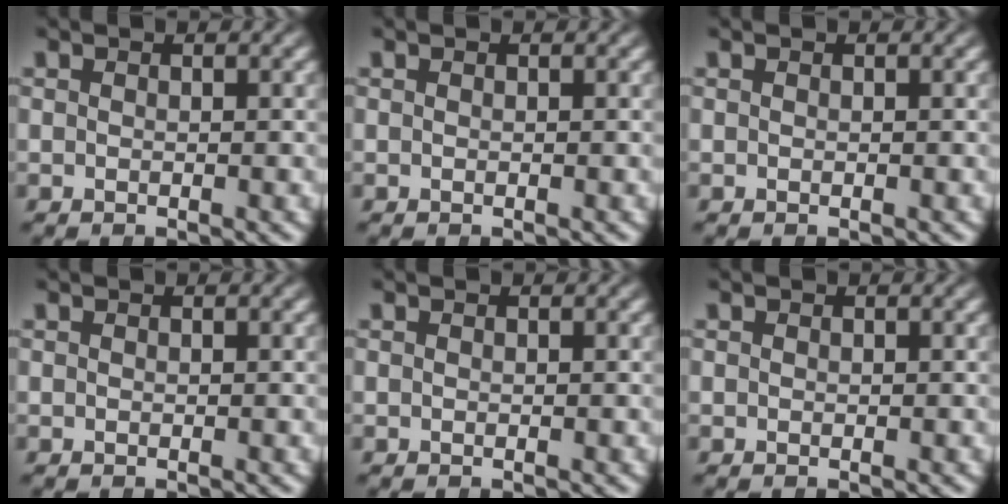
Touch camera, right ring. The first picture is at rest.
{"total": 0.0}
{"total": 0.0}
{"total": 0.0}
{"total": 0.0}
{"total": 0.0}